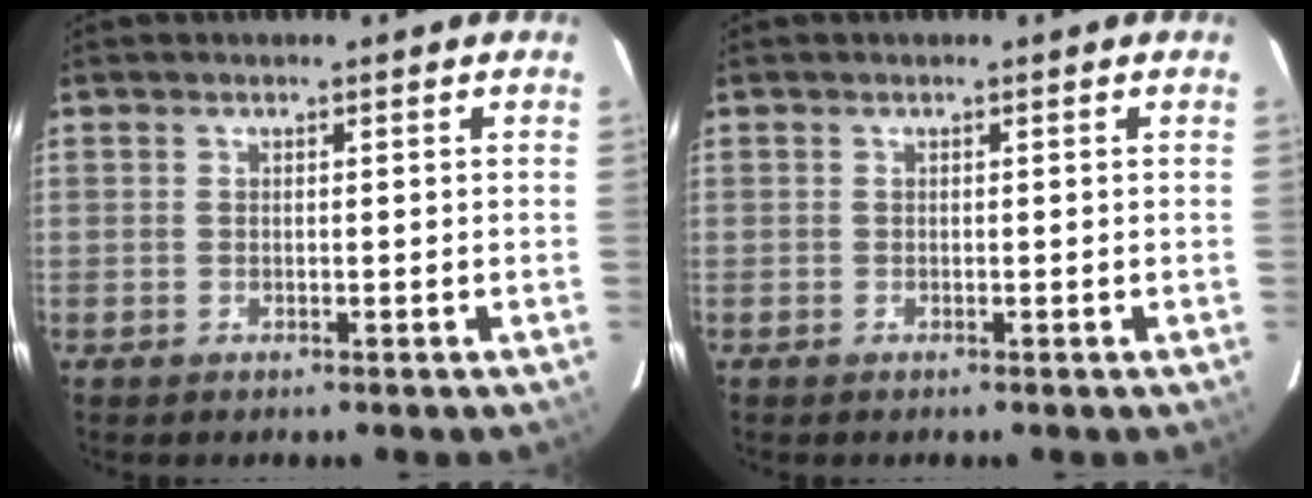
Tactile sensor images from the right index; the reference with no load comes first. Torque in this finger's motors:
{"motor_torque": [0.04, 0.05, 0.04, 0.01]}